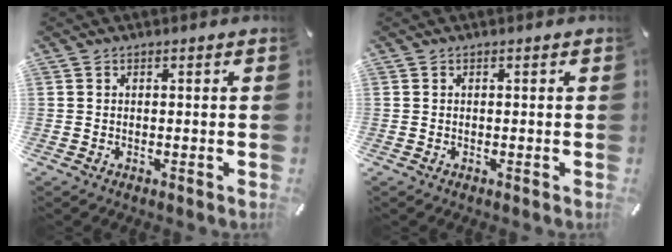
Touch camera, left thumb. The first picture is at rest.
{"total": 0.0}